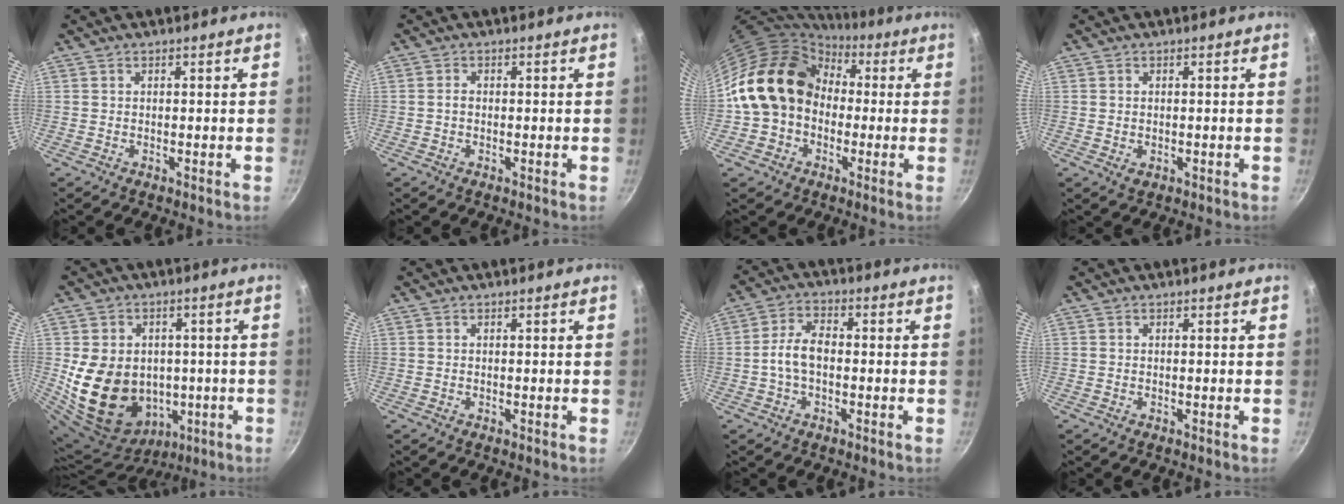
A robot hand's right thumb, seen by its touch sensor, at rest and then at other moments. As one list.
[{"total": 1.1, "force": [-0.2, 0.8, 0.7], "torque": [-0.012, 0.006, -0.004]}, {"total": 16.2, "force": [0.9, 13.3, 9.2], "torque": [-0.134, 0.045, 0.005]}, {"total": 1.4, "force": [0.0, 1.1, 0.8], "torque": [-0.011, -0.002, -0.001]}, {"total": 19.1, "force": [-1.5, 15.6, 10.9], "torque": [-0.193, 0.017, 0.001]}, {"total": 0.0}, {"total": 6.2, "force": [-0.9, 3.6, 5.0], "torque": [-0.090, 0.026, -0.024]}, {"total": 0.0}]